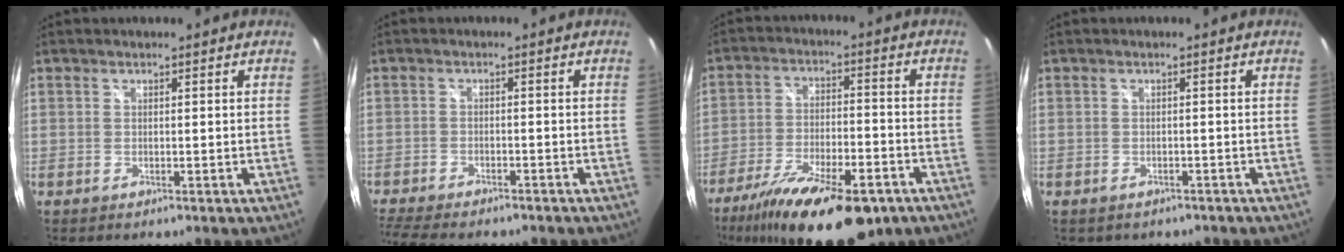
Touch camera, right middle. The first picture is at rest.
{"total": 10.9, "force": [-9.3, 2.7, 5.0], "torque": [-0.121, -0.031, -0.152]}
{"total": 21.1, "force": [-14.3, 7.1, 13.7], "torque": [-0.253, -0.043, -0.223]}
{"total": 2.6, "force": [-1.9, 1.6, 0.8], "torque": [-0.019, -0.011, -0.023]}